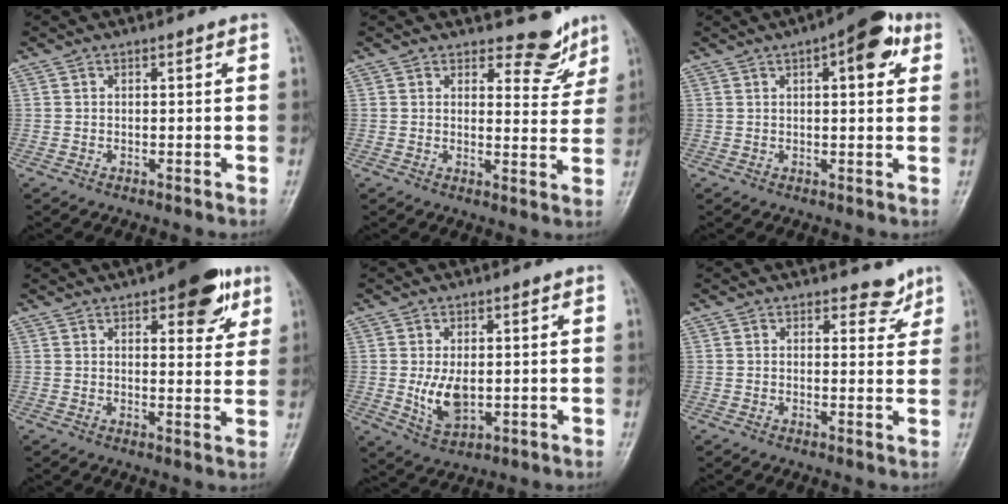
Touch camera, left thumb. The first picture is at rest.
{"total": 5.9, "force": [5.0, 2.8, 1.5], "torque": [0.008, -0.044, 0.062]}
{"total": 9.0, "force": [3.7, 3.4, 7.4], "torque": [-0.078, 0.002, 0.042]}
{"total": 10.3, "force": [5.6, 4.3, 7.5], "torque": [-0.066, -0.020, 0.068]}
{"total": 6.2, "force": [0.0, 3.6, 5.0], "torque": [-0.085, -0.015, 0.010]}
{"total": 3.2, "force": [2.7, 1.6, 0.7], "torque": [0.011, -0.021, 0.031]}